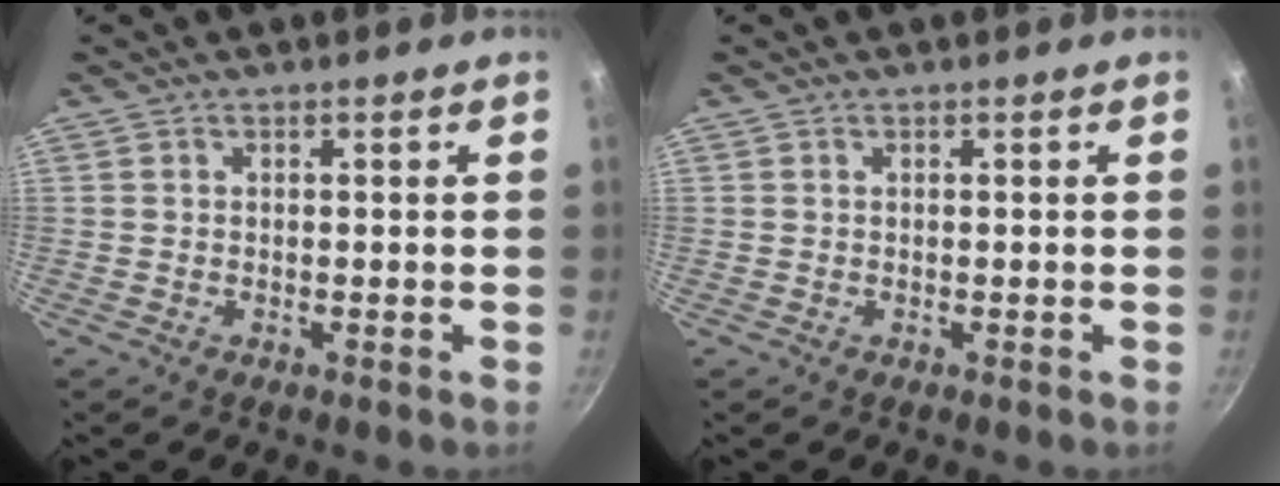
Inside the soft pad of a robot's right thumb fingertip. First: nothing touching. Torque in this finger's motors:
{"motor_torque": [0.19, 0.14, -0.18, 0.14, 0.01]}